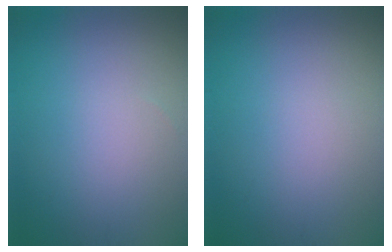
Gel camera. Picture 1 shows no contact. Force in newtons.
{"total": 0.0}